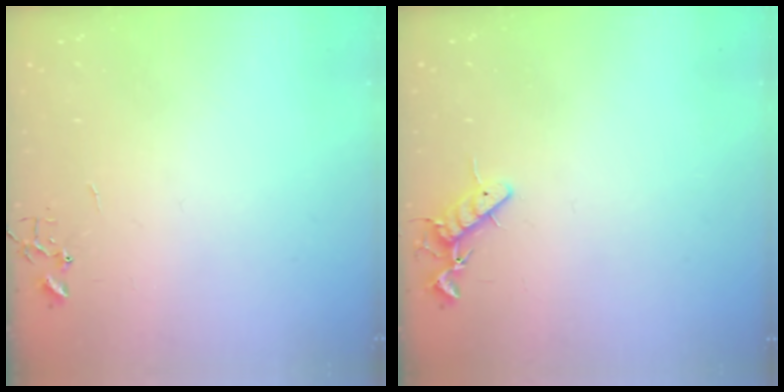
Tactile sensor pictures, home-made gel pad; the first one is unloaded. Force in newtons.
{"total": 8.6, "press": 8.5, "slide": 1.3}